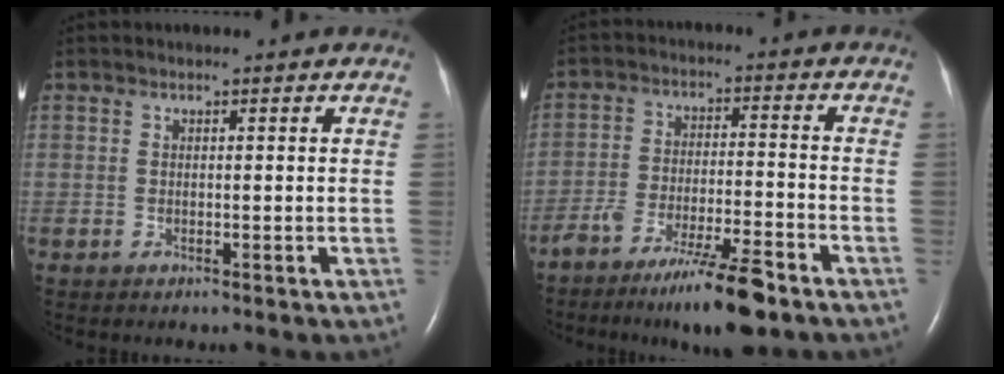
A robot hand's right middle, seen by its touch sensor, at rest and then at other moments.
{"total": 10.1, "force": [-7.3, 0.8, 7.0], "torque": [-0.124, -0.018, -0.126]}